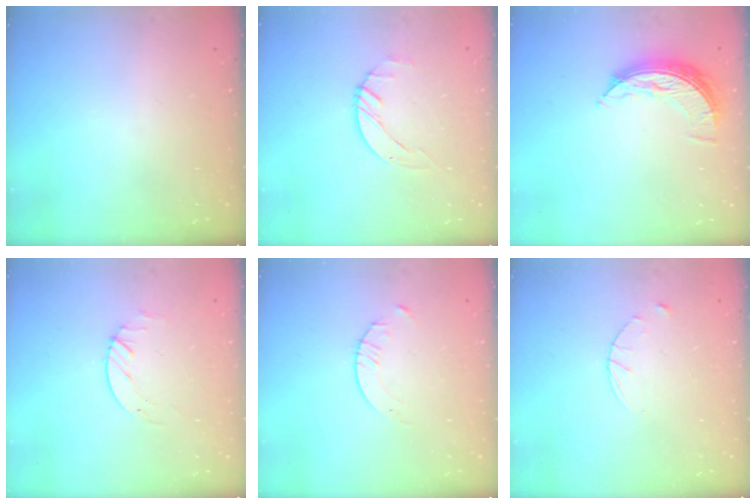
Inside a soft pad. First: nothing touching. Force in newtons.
{"total": 1.4, "press": 1.4, "slide": 0.2}
{"total": 7.8, "press": 7.8, "slide": 0.3}
{"total": 1.7, "press": 1.7, "slide": 0.2}
{"total": 2.1, "press": 2.1, "slide": 0.3}
{"total": 3.6, "press": 3.5, "slide": 0.4}